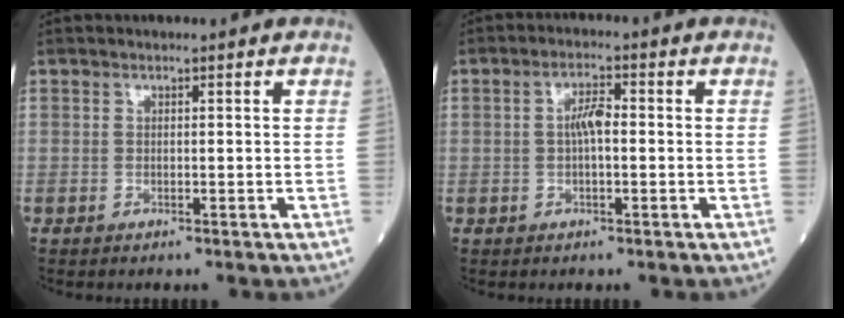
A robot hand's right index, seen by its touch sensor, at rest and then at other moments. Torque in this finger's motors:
{"motor_torque": [0.11, -0.06, 0.05, 0.06]}